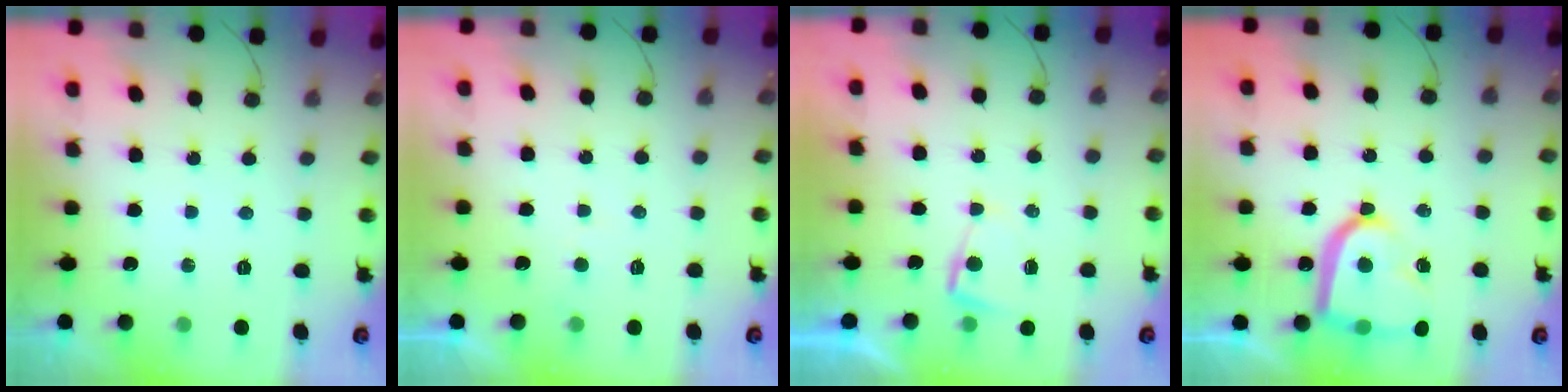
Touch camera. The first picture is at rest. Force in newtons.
{"total": 2.0, "press": 2.0, "slide": 0.2}
{"total": 2.0, "press": 2.0, "slide": 0.4}
{"total": 16.0, "press": 15.9, "slide": 1.6}